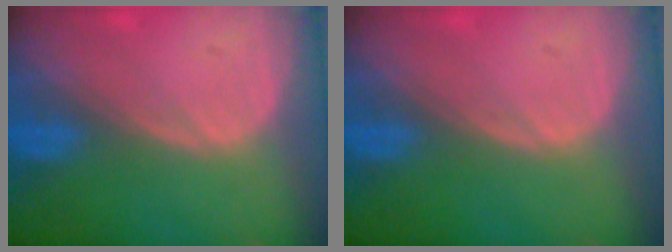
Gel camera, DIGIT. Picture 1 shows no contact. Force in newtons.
{"total": 0.0}